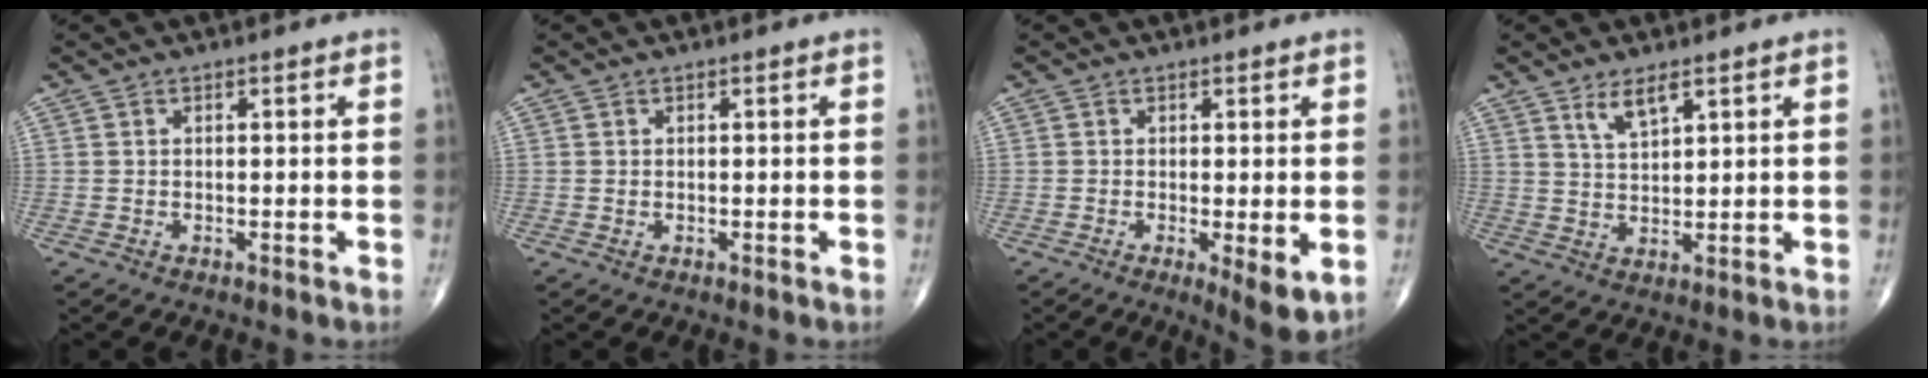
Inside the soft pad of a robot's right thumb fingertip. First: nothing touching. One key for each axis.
{"total": 0.0}
{"total": 5.6, "fx": -1.1, "fy": 1.4, "fz": 5.3, "tx": -0.083, "ty": -0.019, "tz": -0.018}
{"total": 4.5, "fx": 2.9, "fy": 1.4, "fz": 3.1, "tx": -0.054, "ty": -0.019, "tz": 0.060}